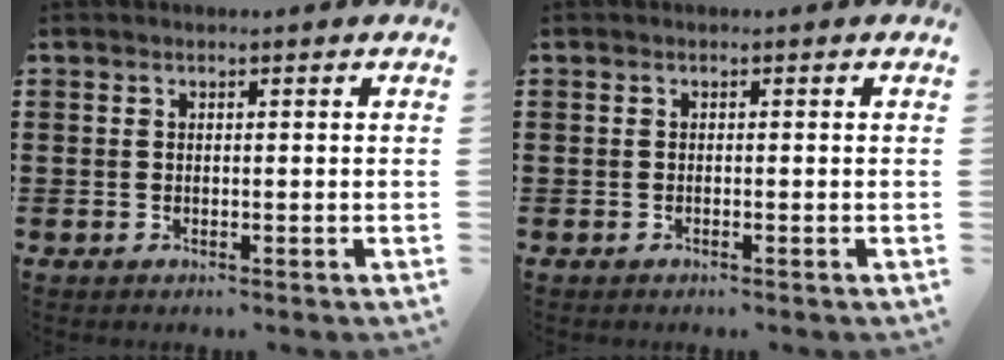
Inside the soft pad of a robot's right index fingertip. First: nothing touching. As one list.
[{"total": 0.0}]